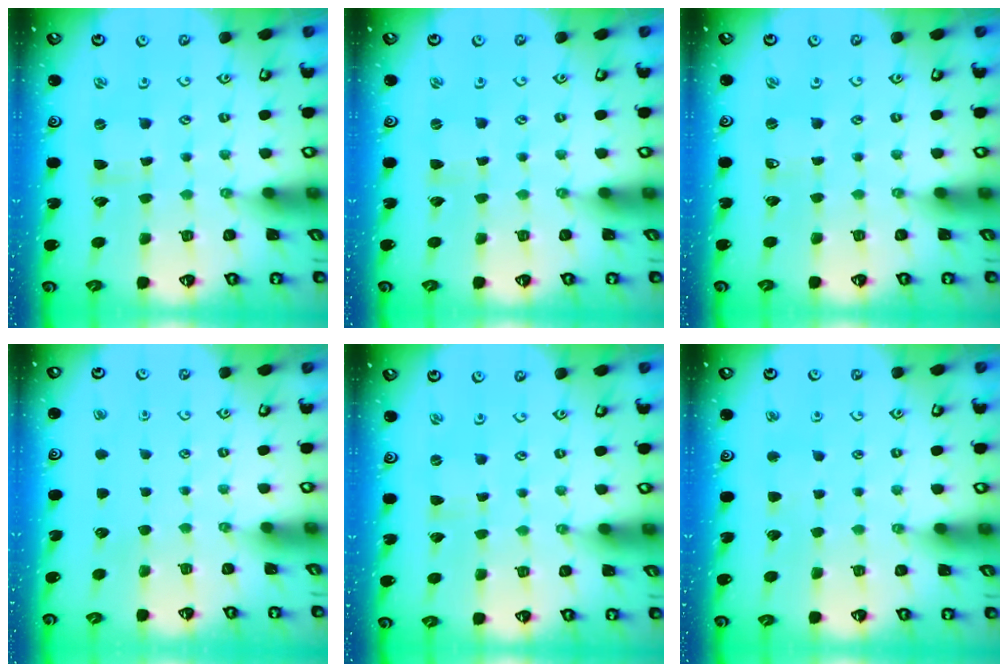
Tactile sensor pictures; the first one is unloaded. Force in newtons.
{"total": 0.0}
{"total": 0.0}
{"total": 0.0}
{"total": 0.0}
{"total": 2.0, "press": 2.0, "slide": 0.4}